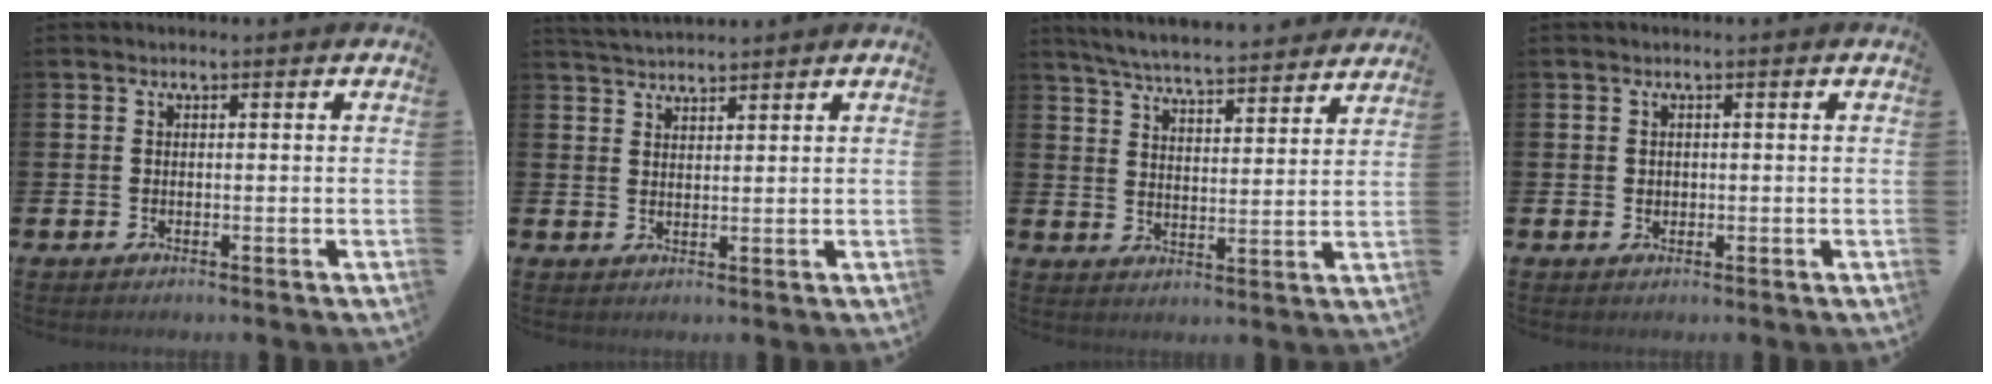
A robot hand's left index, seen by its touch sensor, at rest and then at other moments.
{"total": 3.2, "force": [3.2, 0.3, 0.2], "torque": [-0.007, -0.014, 0.059]}
{"total": 6.1, "force": [6.0, 0.2, 1.1], "torque": [-0.036, -0.046, 0.102]}
{"total": 0.9, "force": [0.5, 0.7, 0.2], "torque": [0.010, 0.000, 0.004]}